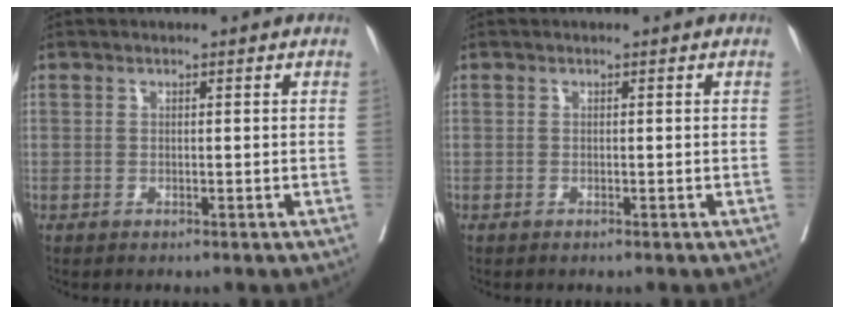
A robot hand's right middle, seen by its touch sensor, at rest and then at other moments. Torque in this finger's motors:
{"motor_torque": [-0.11, 0.12, -0.03, 0.00]}